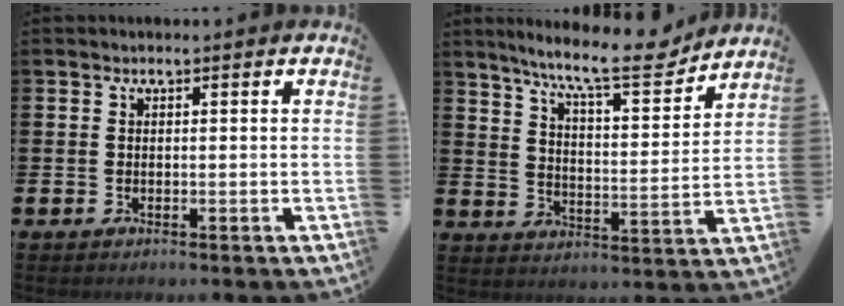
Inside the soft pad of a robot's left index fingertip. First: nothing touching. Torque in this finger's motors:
{"motor_torque": [1.00, -1.14, 0.72, 0.21]}